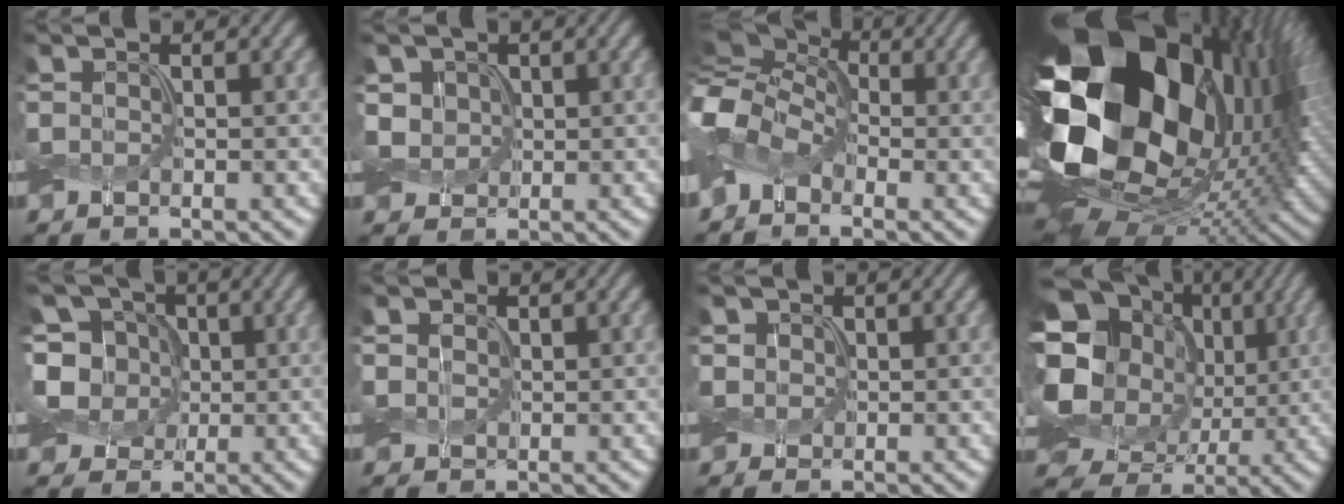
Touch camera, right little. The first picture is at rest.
{"total": 2.5, "force": [0.2, 2.3, 1.0], "torque": [-0.026, 0.003, -0.003]}
{"total": 9.3, "force": [-1.3, 6.9, 6.1], "torque": [-0.118, 0.016, -0.050]}
{"total": 21.8, "force": [2.5, 14.6, 16.0], "torque": [-0.317, -0.039, 0.059]}
{"total": 6.3, "force": [-0.1, 5.5, 3.1], "torque": [-0.071, 0.020, -0.029]}
{"total": 1.5, "force": [0.3, 1.3, 0.7], "torque": [-0.020, 0.001, 0.003]}
{"total": 1.3, "force": [0.4, 1.2, 0.3], "torque": [-0.013, 0.001, 0.003]}
{"total": 18.3, "force": [1.9, 15.7, 9.1], "torque": [-0.214, 0.023, 0.022]}